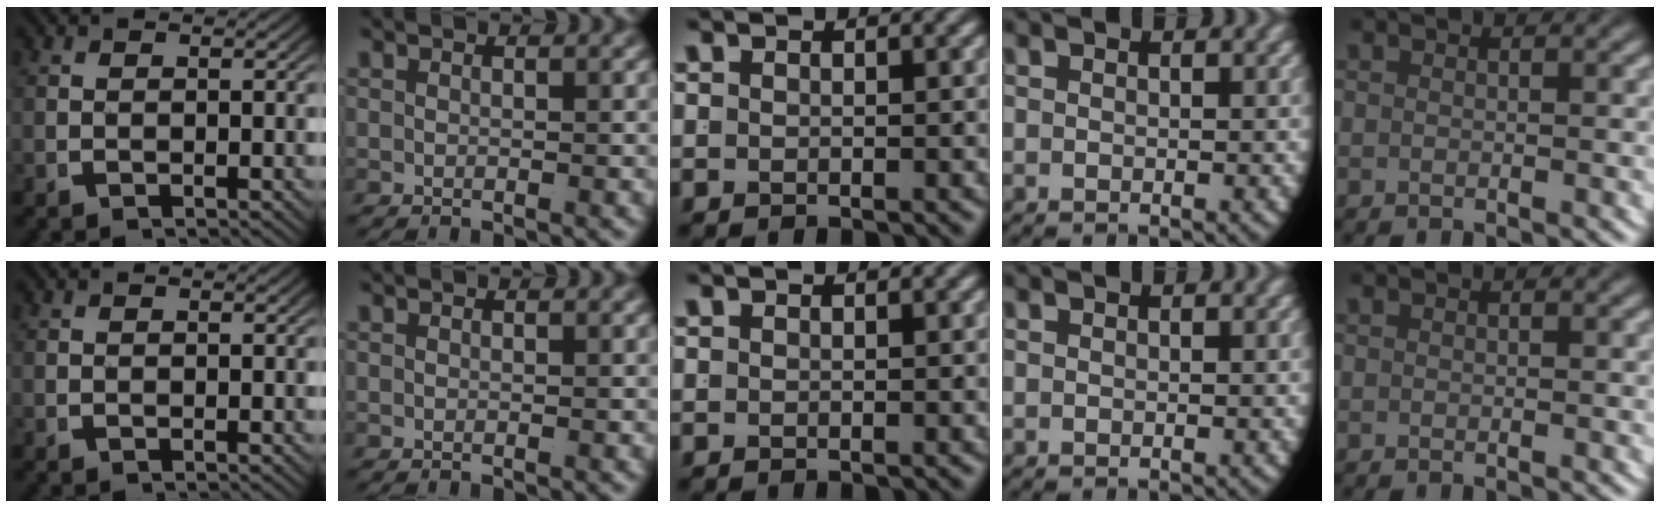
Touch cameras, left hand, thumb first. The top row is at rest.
{}